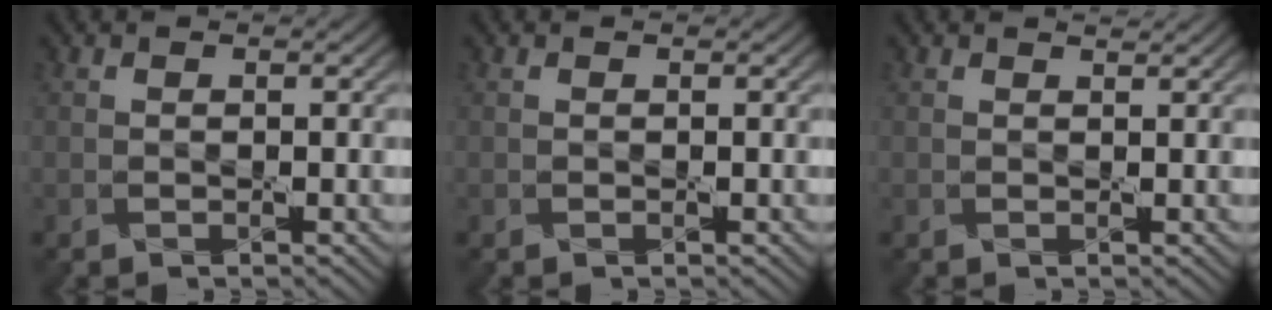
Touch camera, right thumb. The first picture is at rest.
{"total": 0.0}
{"total": 0.7, "force": [0.7, 0.0, 0.2], "torque": [-0.006, -0.002, 0.010]}